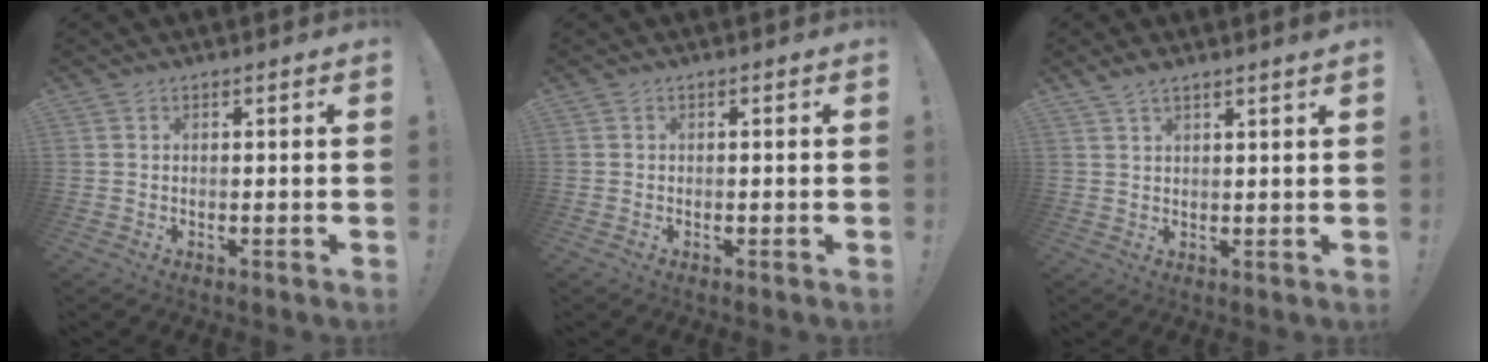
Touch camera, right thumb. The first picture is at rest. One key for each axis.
{"total": 0.0}
{"total": 3.0, "fx": 2.4, "fy": 0.2, "fz": 1.8, "tx": -0.033, "ty": -0.010, "tz": 0.043}